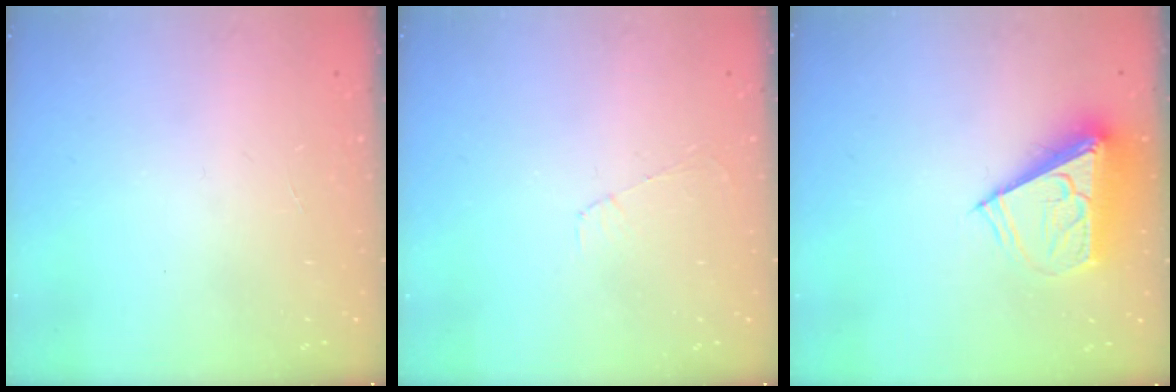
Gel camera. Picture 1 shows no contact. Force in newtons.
{"total": 3.0, "press": 3.0, "slide": 0.4}
{"total": 9.1, "press": 9.1, "slide": 0.5}